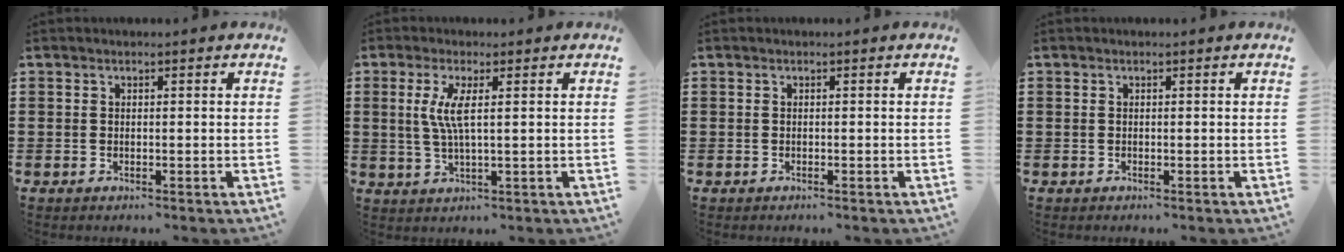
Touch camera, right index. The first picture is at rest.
{"total": 4.8, "force": [1.0, 0.6, 4.6], "torque": [-0.107, -0.009, 0.010]}
{"total": 0.0}
{"total": 0.0}